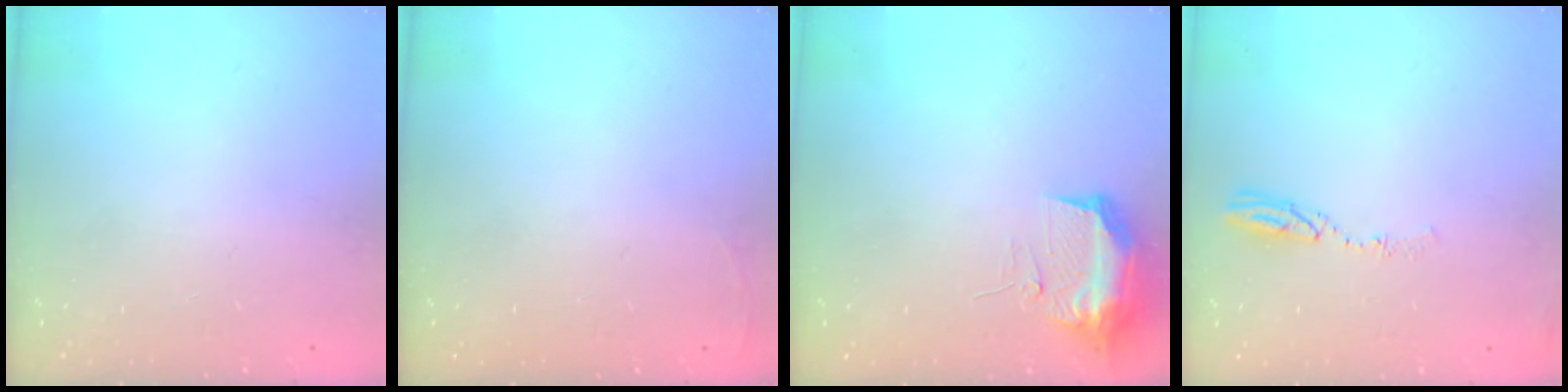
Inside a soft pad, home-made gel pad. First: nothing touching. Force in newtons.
{"total": 2.7, "press": 2.6, "slide": 1.0}
{"total": 10.1, "press": 10.1, "slide": 0.3}
{"total": 5.2, "press": 5.1, "slide": 0.4}